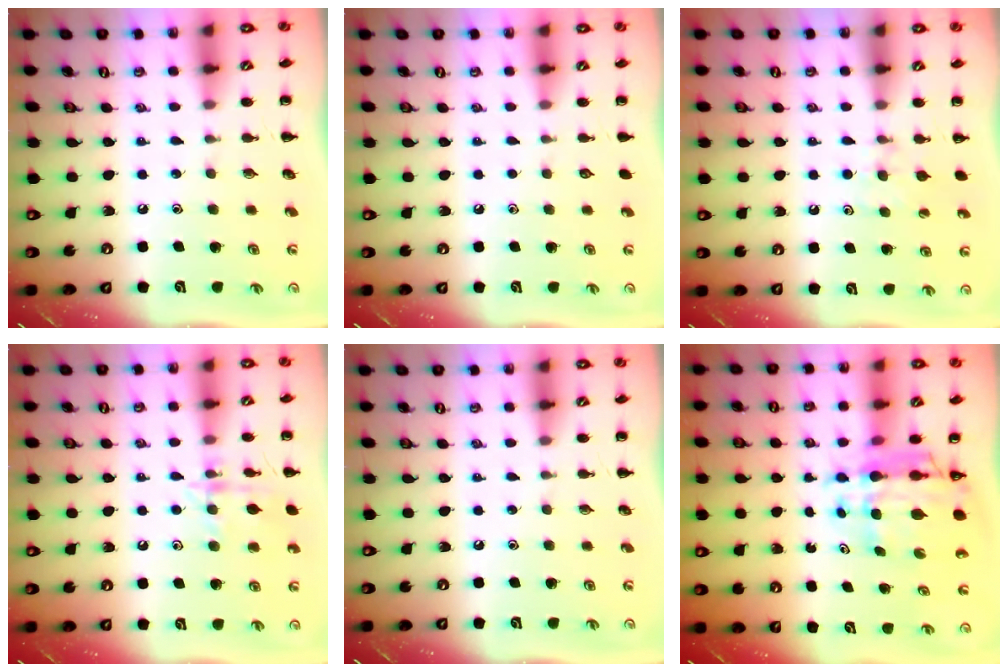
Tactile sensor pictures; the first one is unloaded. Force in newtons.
{"total": 0.0}
{"total": 6.9, "press": 6.6, "slide": 2.0}
{"total": 11.2, "press": 11.2, "slide": 0.6}
{"total": 0.0}
{"total": 9.6, "press": 9.1, "slide": 3.2}